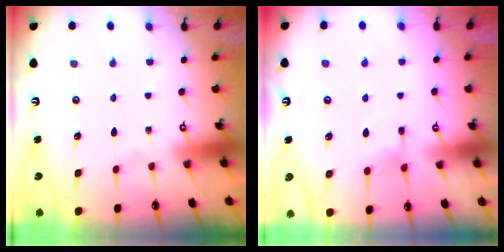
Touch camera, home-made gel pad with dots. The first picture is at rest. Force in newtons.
{"total": 4.3, "press": 4.3, "slide": 0.5}